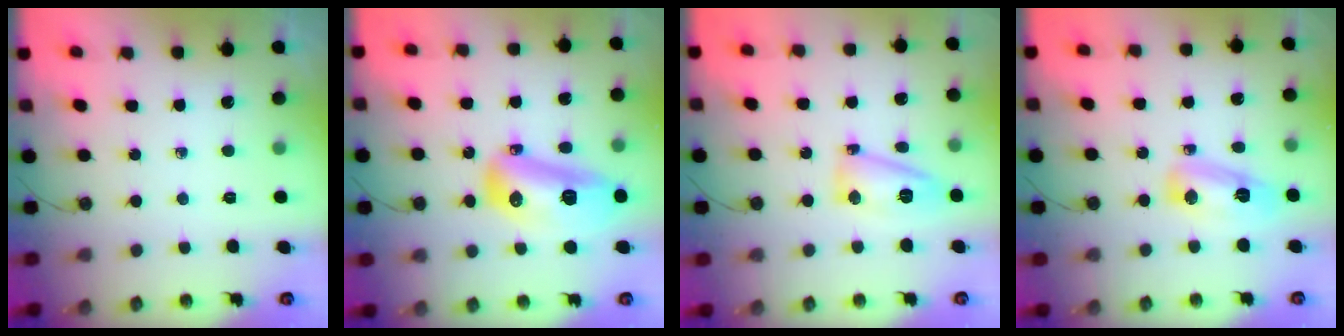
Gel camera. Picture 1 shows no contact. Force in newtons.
{"total": 15.4, "press": 15.4, "slide": 1.4}
{"total": 9.4, "press": 9.2, "slide": 2.0}
{"total": 14.6, "press": 9.6, "slide": 11.0}